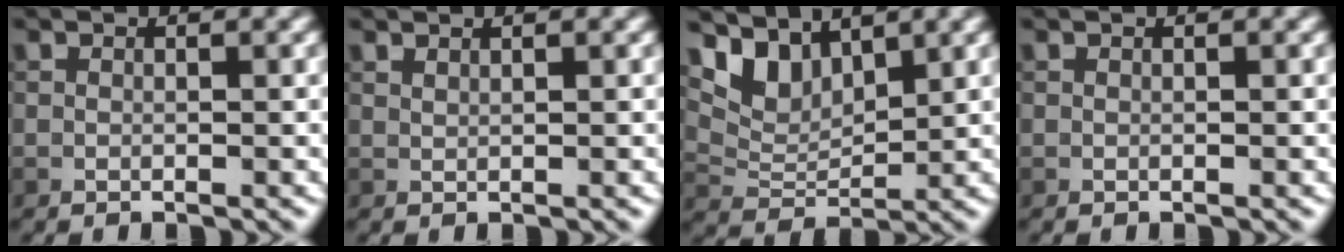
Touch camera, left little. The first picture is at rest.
{"total": 0.7, "force": [0.7, 0.0, 0.2], "torque": [-0.008, 0.000, 0.014]}
{"total": 4.3, "force": [3.2, 2.0, 2.0], "torque": [-0.051, -0.008, 0.059]}
{"total": 0.0}